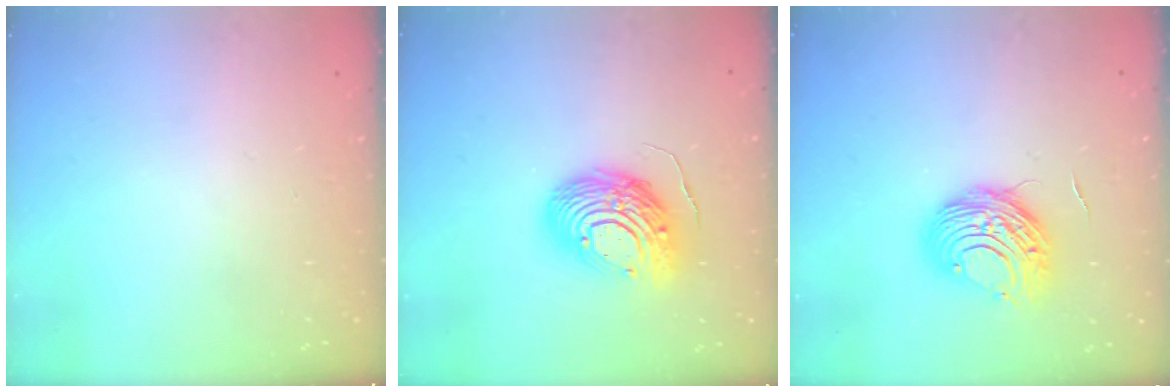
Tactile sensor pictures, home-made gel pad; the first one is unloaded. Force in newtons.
{"total": 14.1, "press": 13.9, "slide": 2.6}
{"total": 9.5, "press": 9.5, "slide": 0.7}